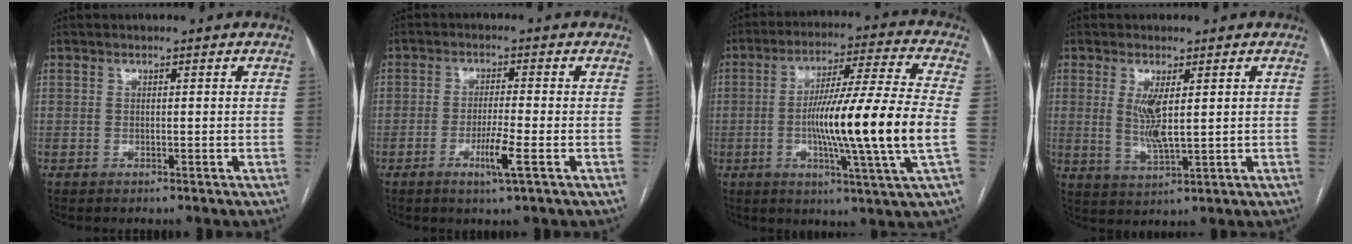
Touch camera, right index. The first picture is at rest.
{"total": 4.7, "force": [-1.9, -0.3, 4.3], "torque": [-0.081, -0.010, -0.037]}
{"total": 18.0, "force": [-2.6, -1.5, 17.8], "torque": [-0.301, -0.013, -0.053]}
{"total": 5.2, "force": [1.0, 0.8, 5.0], "torque": [-0.105, -0.011, 0.026]}